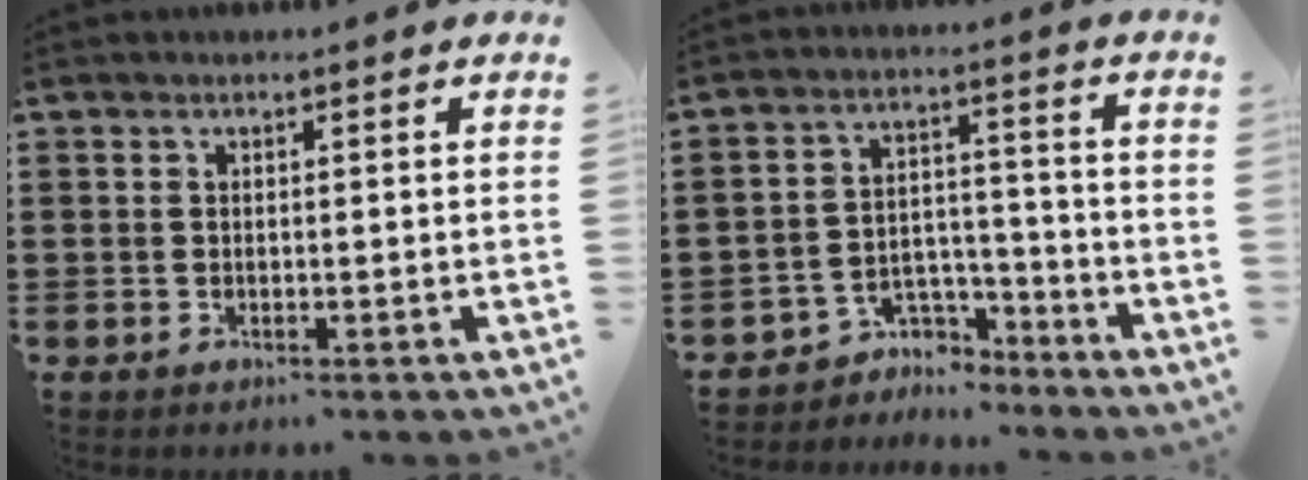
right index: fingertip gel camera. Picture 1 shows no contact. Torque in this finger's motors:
{"motor_torque": [0.18, 0.63, -0.07, -0.05]}